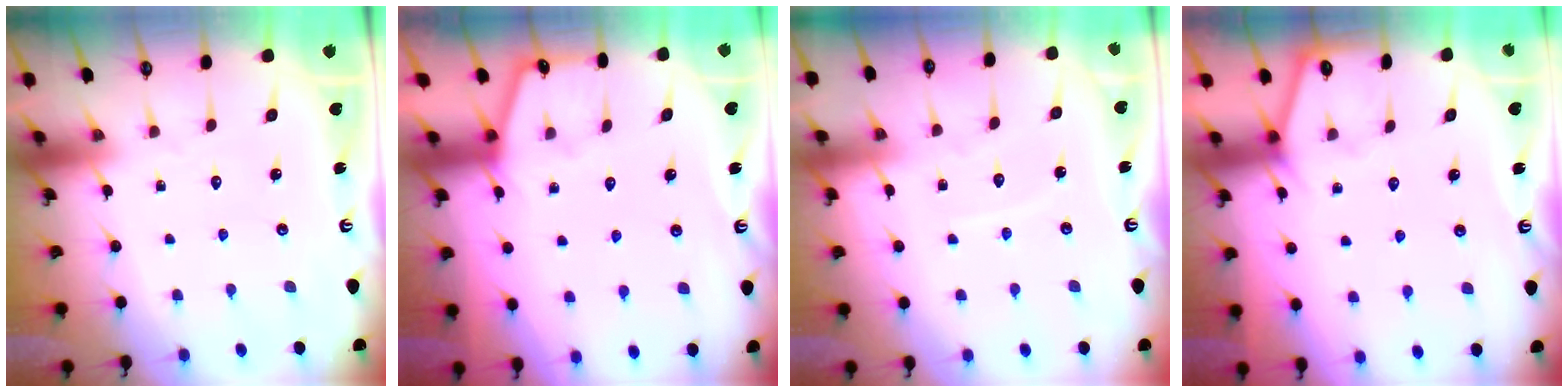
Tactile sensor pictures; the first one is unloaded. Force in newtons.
{"total": 2.5, "press": 2.4, "slide": 0.3}
{"total": 3.5, "press": 3.5, "slide": 0.1}
{"total": 2.2, "press": 2.2, "slide": 0.3}